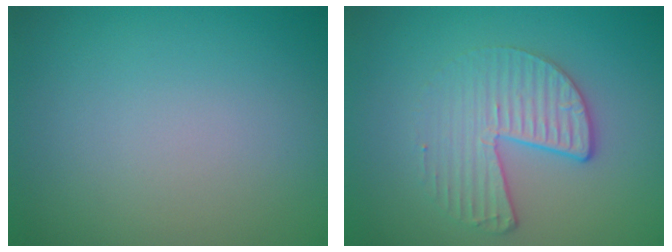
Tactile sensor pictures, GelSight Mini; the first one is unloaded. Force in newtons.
{"total": 3.5, "press": 2.8, "slide": 2.0}